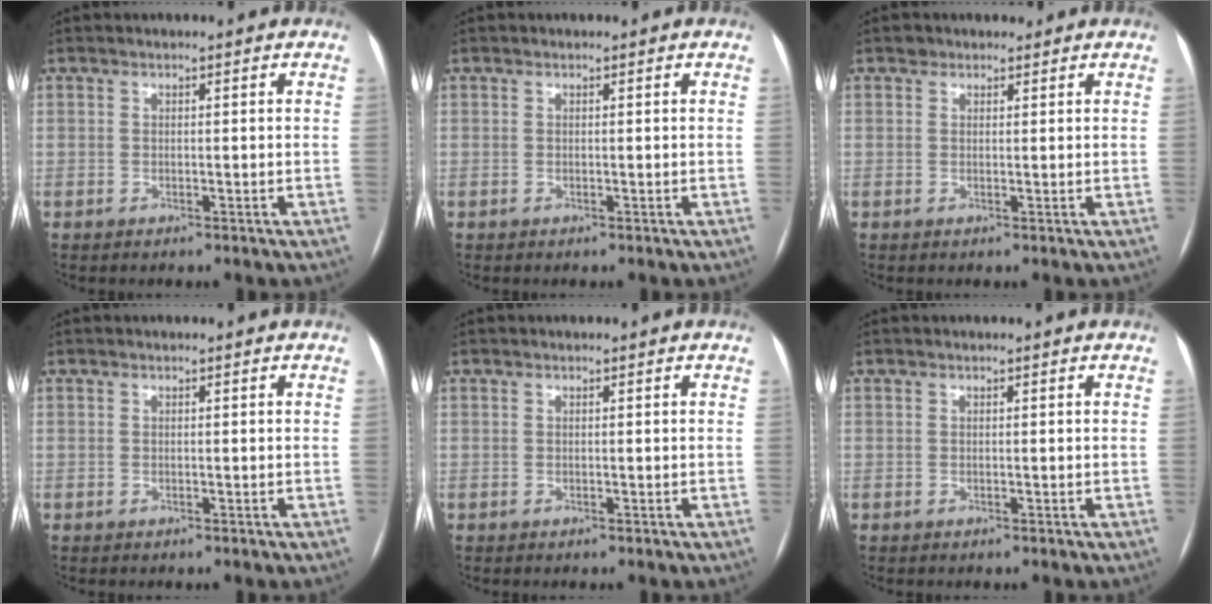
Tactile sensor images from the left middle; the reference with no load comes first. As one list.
[{"total": 0.0}, {"total": 1.4, "force": [1.0, 1.0, -0.1], "torque": [0.006, 0.011, 0.012]}, {"total": 0.0}, {"total": 0.0}, {"total": 0.0}]